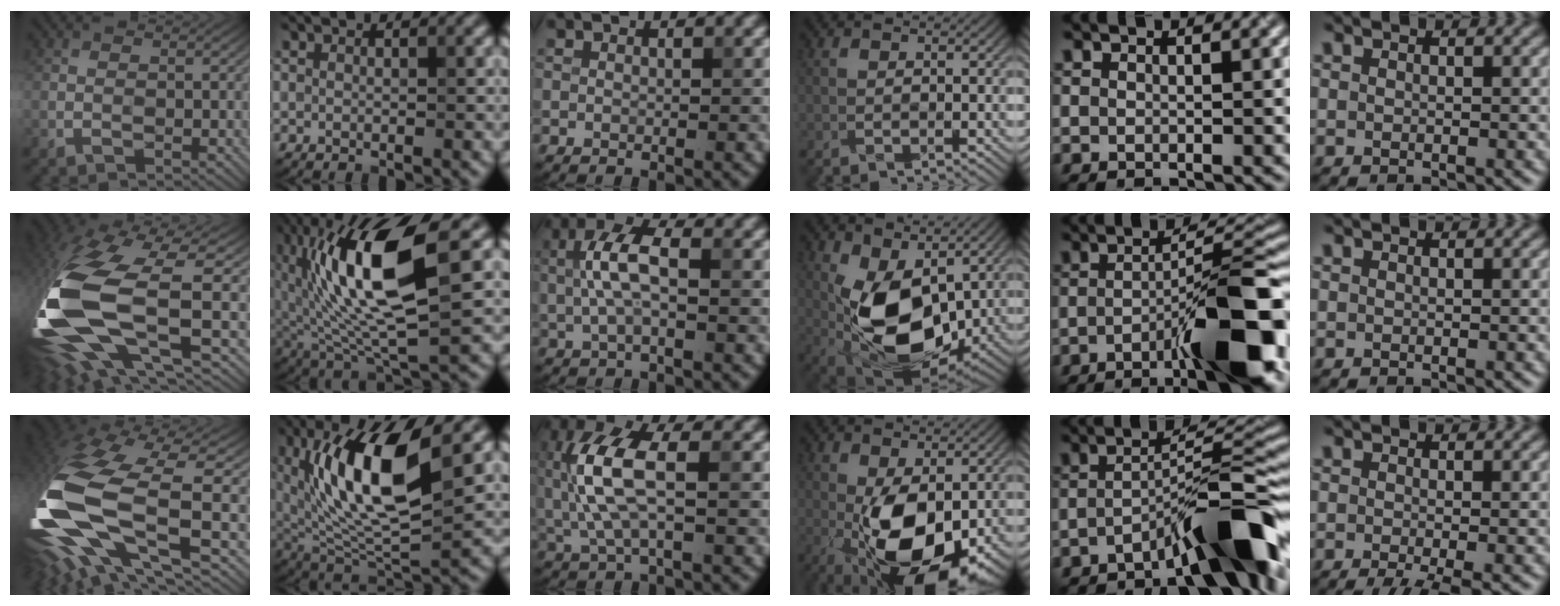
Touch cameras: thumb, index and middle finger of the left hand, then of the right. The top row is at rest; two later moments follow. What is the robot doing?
{"motion": "wrap", "object": "ethernet cable"}